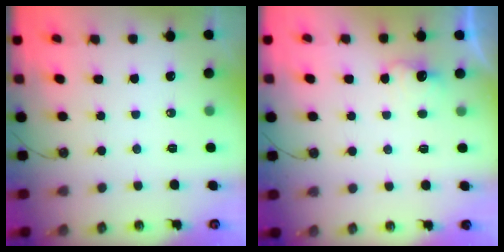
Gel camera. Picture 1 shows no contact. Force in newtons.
{"total": 2.8, "press": 2.7, "slide": 0.9}